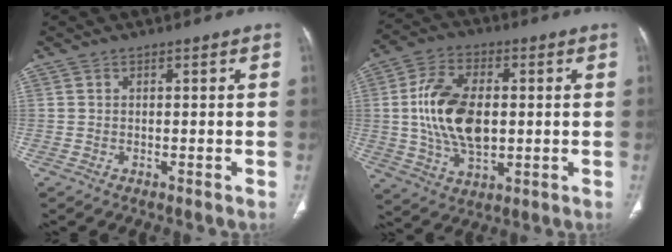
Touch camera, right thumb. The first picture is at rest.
{"total": 15.4, "force": [0.7, 9.1, 12.4], "torque": [-0.226, 0.004, 0.016]}